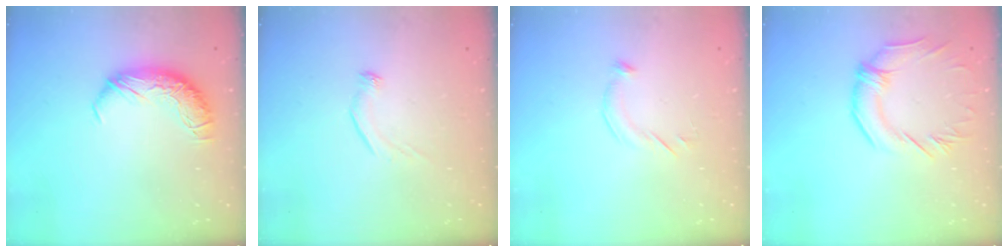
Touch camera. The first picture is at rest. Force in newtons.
{"total": 6.4, "press": 6.3, "slide": 0.8}
{"total": 4.5, "press": 4.4, "slide": 0.9}
{"total": 1.1, "press": 0.5, "slide": 1.0}